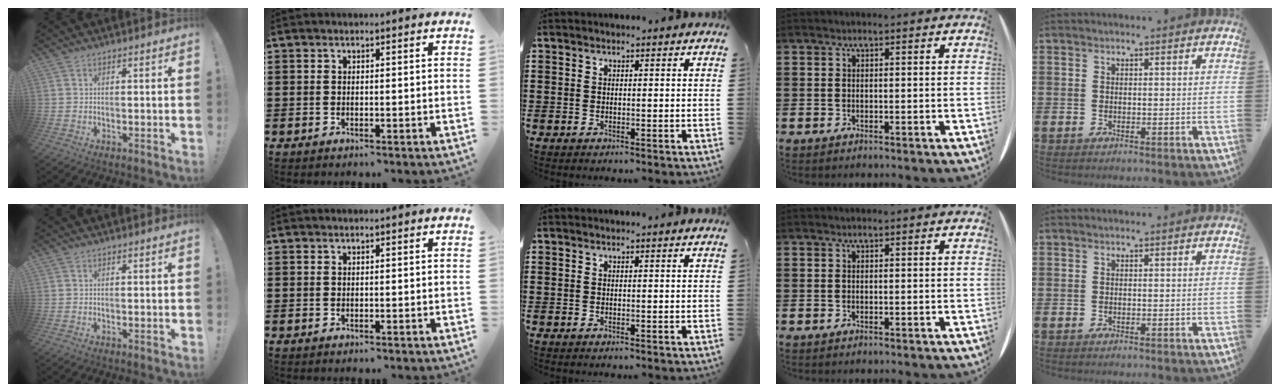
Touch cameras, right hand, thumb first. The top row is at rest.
{}